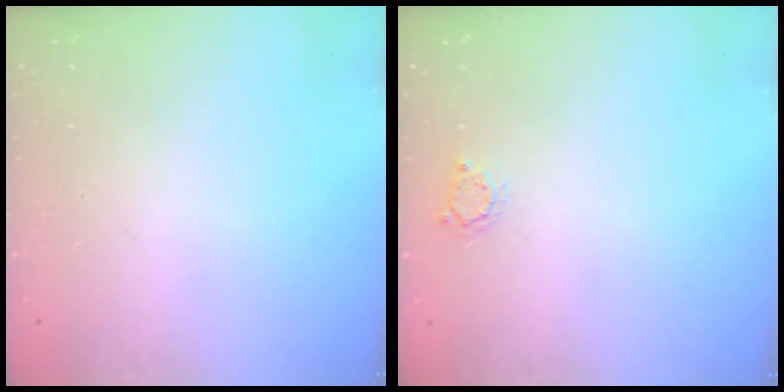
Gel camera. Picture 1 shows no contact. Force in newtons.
{"total": 2.6, "press": 2.6, "slide": 0.3}